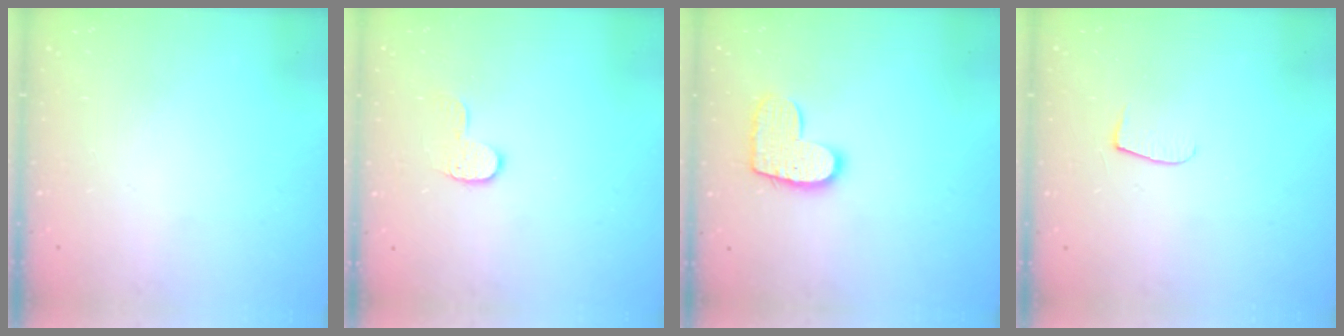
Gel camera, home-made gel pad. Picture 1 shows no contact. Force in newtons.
{"total": 6.8, "press": 6.8, "slide": 0.2}
{"total": 11.2, "press": 11.2, "slide": 0.7}
{"total": 4.3, "press": 4.2, "slide": 0.5}